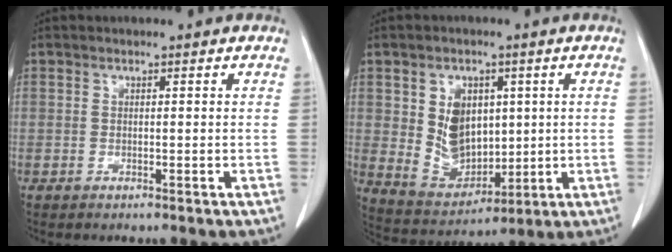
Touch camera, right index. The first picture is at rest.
{"total": 10.0, "force": [1.8, 7.2, 6.7], "torque": [-0.127, 0.011, 0.054]}